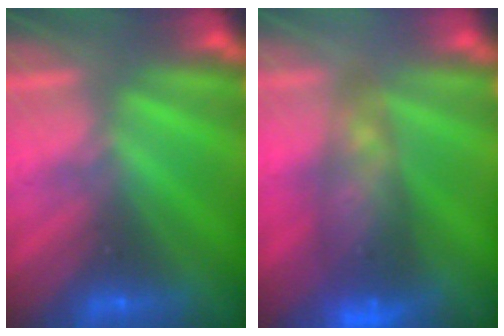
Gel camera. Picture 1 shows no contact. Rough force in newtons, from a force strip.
{"total": 7.7}